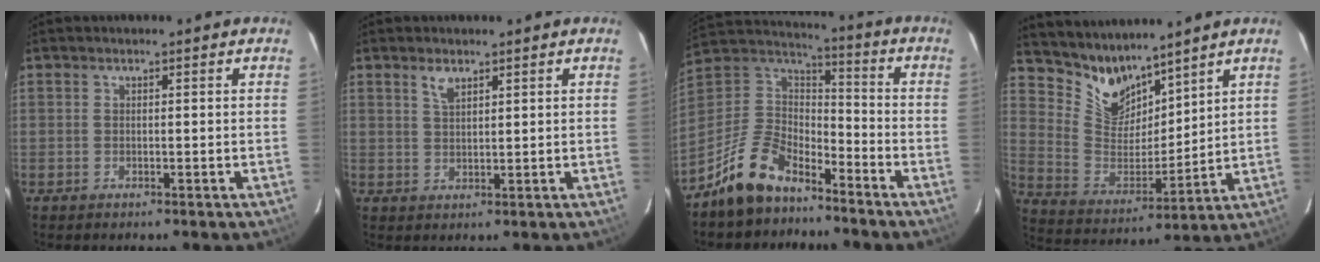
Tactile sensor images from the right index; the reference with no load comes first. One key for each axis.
{"total": 2.6, "fx": 1.8, "fy": 1.1, "fz": 1.6, "tx": -0.029, "ty": 0.002, "tz": 0.034}
{"total": 14.7, "fx": -10.6, "fy": 7.0, "fz": 7.3, "tx": -0.175, "ty": 0.020, "tz": -0.194}
{"total": 10.9, "fx": 9.4, "fy": 4.6, "fz": 3.0, "tx": -0.069, "ty": -0.007, "tz": 0.192}